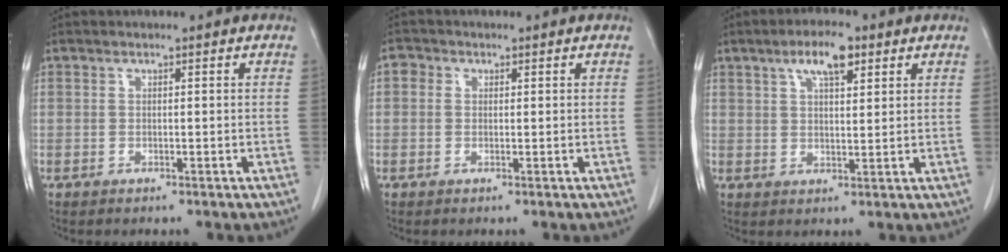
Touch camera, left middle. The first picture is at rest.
{"total": 1.7, "force": [0.5, 1.5, 0.6], "torque": [-0.009, 0.007, 0.003]}
{"total": 6.1, "force": [3.5, 1.7, 4.7], "torque": [-0.087, 0.009, 0.057]}